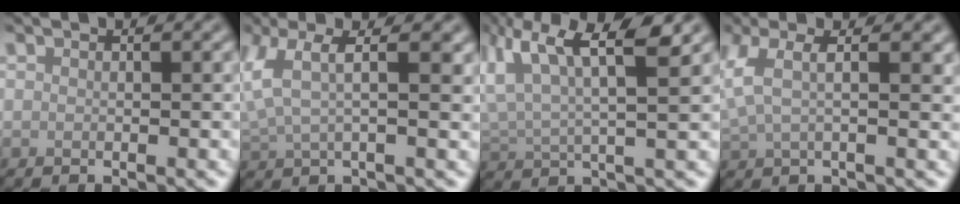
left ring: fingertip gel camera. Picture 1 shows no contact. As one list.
[{"total": 4.1, "force": [1.5, 1.3, 3.5], "torque": [-0.091, 0.002, 0.034]}, {"total": 7.8, "force": [4.4, 2.4, 5.9], "torque": [-0.121, 0.012, 0.076]}, {"total": 3.2, "force": [1.1, 1.1, 2.8], "torque": [-0.065, 0.002, 0.021]}]